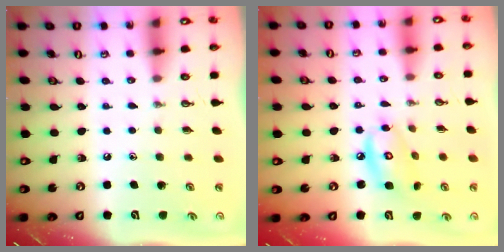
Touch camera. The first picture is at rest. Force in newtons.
{"total": 9.3, "press": 9.3, "slide": 0.6}